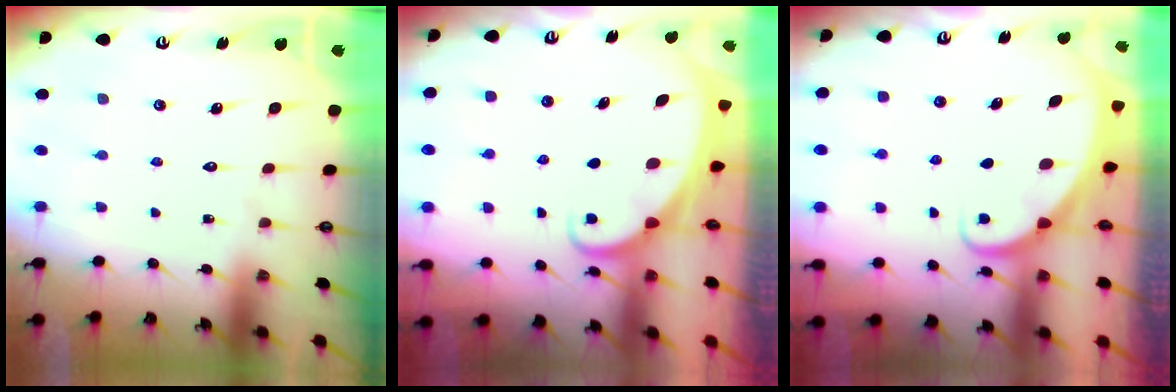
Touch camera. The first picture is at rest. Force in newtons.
{"total": 2.3, "press": 2.3, "slide": 0.2}
{"total": 2.9, "press": 2.9, "slide": 0.1}